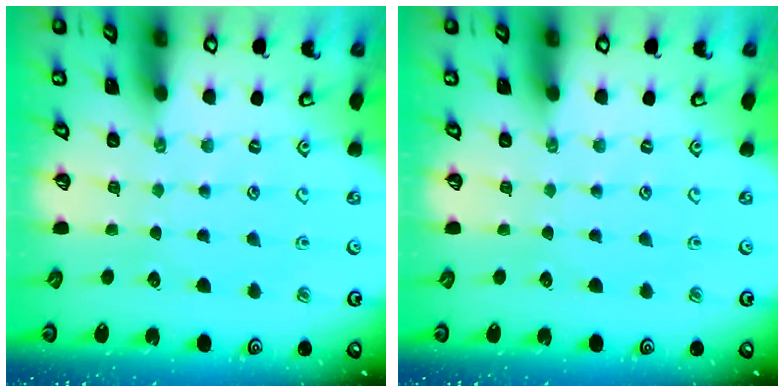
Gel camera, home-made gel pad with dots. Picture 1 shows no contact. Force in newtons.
{"total": 0.0}